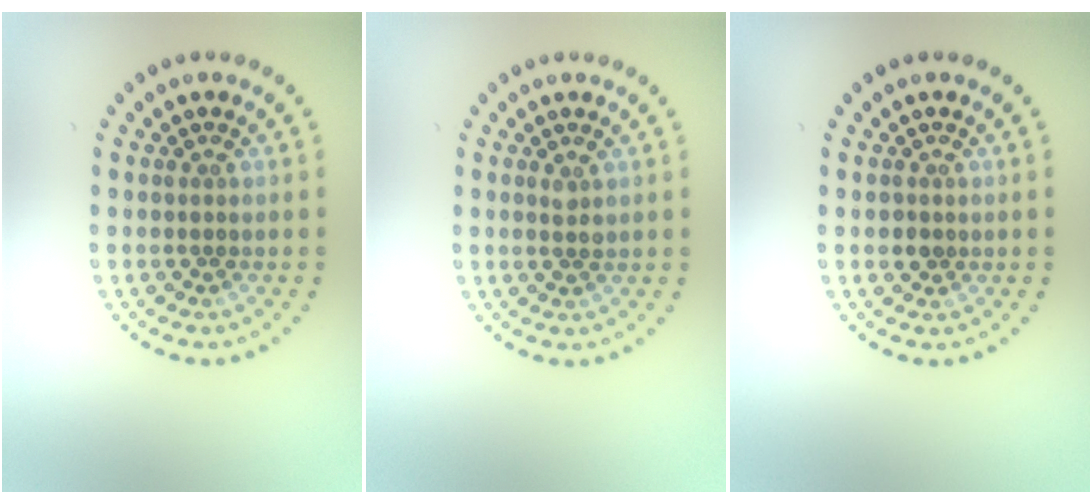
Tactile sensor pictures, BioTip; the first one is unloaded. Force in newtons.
{"total": 1.0, "press": 0.9, "slide": 0.1}
{"total": 1.3, "press": 1.1, "slide": 0.6}